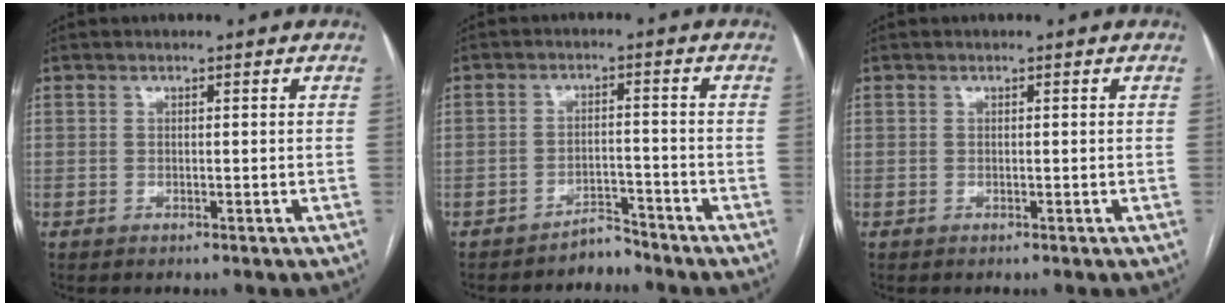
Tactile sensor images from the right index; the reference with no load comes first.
{"total": 3.0, "force": [-2.9, 0.8, -0.2], "torque": [0.009, -0.003, -0.046]}
{"total": 0.0}